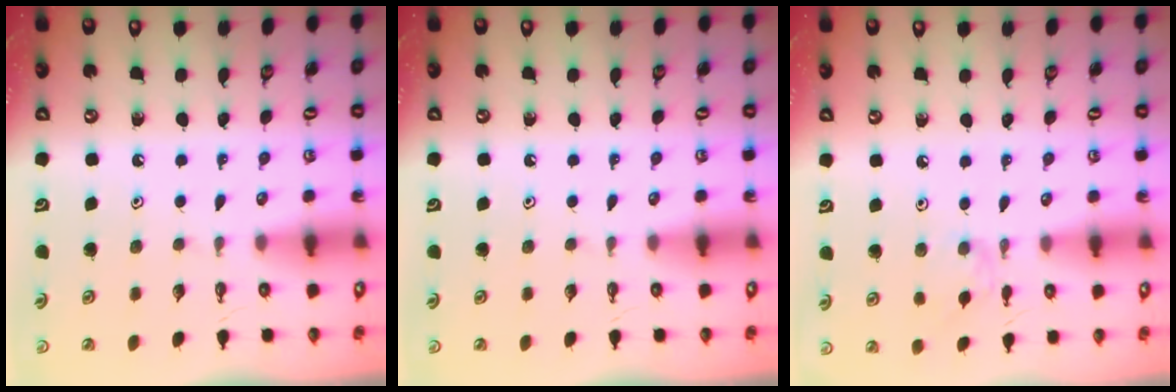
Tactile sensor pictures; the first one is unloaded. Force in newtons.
{"total": 0.0}
{"total": 4.2, "press": 4.1, "slide": 0.7}